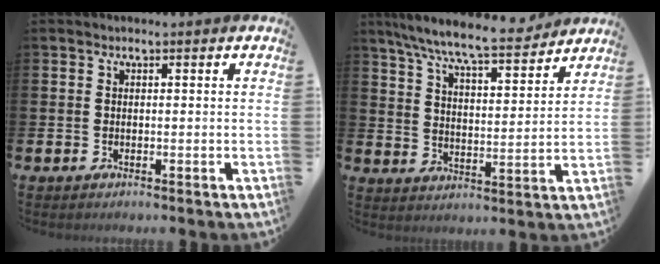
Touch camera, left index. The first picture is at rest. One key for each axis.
{"total": 9.2, "fx": 8.4, "fy": 0.9, "fz": 3.5, "tx": -0.091, "ty": -0.053, "tz": 0.146}